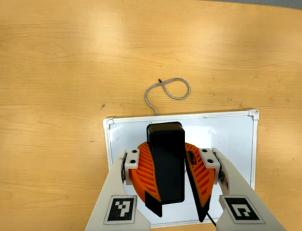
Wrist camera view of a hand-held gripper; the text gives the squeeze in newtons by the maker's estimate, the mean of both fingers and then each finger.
{"total": 12.4, "left": 11.5, "right": 13.3}